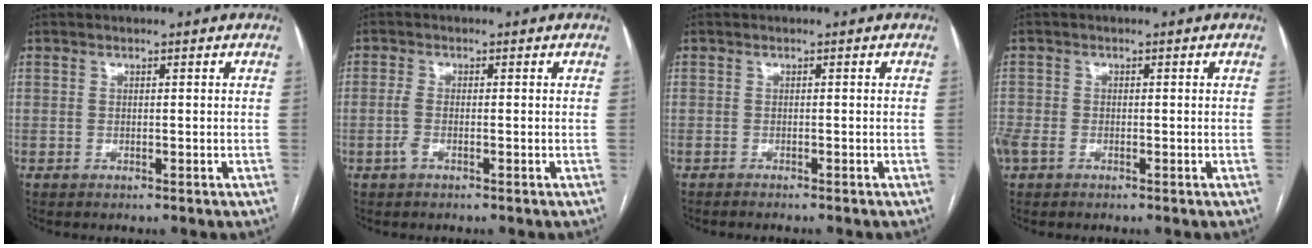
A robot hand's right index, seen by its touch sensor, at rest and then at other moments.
{"total": 1.8, "force": [-0.8, 0.6, 1.6], "torque": [-0.038, 0.001, -0.018]}
{"total": 3.3, "force": [-3.0, 0.2, 1.4], "torque": [-0.018, -0.003, -0.036]}
{"total": 3.2, "force": [-1.5, 2.1, 1.9], "torque": [-0.053, 0.000, -0.026]}